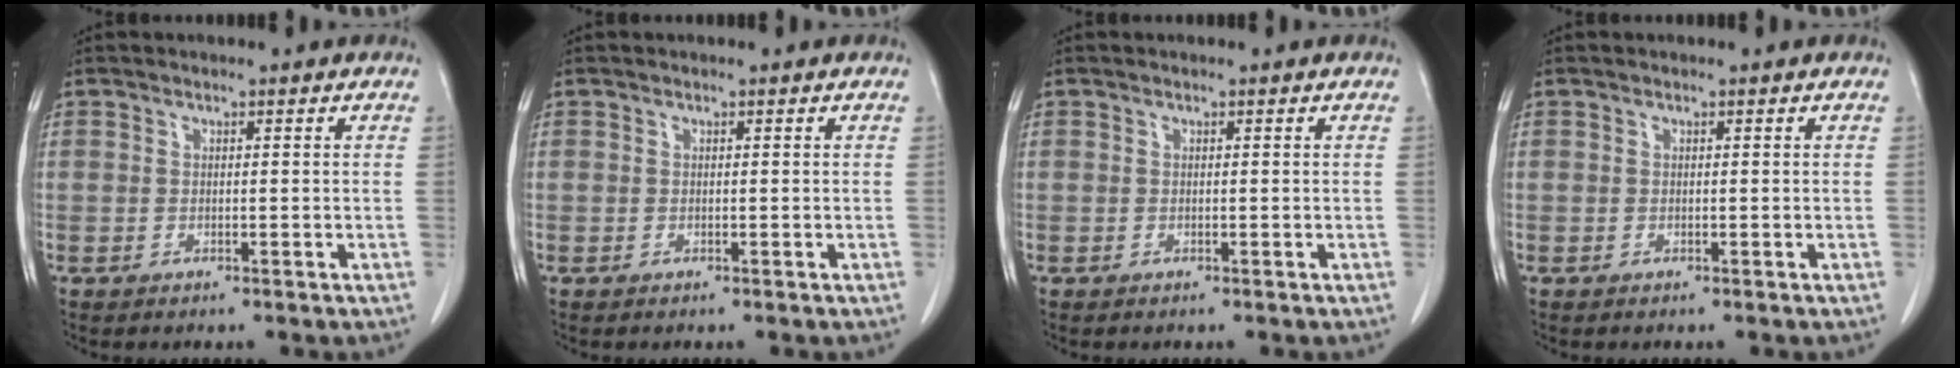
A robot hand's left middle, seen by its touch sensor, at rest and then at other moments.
{"total": 0.0}
{"total": 0.0}
{"total": 0.0}